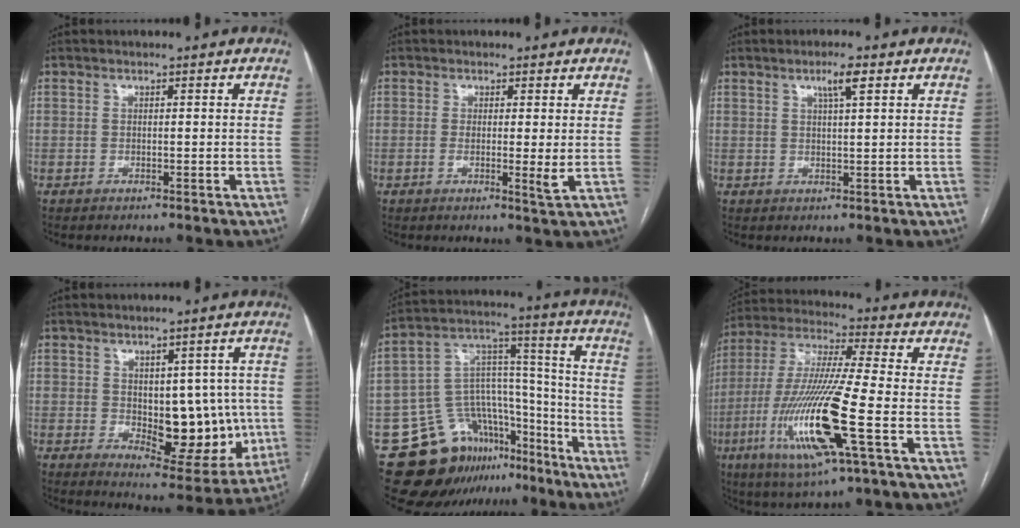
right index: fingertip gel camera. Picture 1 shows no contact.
{"total": 3.0, "force": [-0.2, 0.1, 3.0], "torque": [-0.049, -0.006, -0.002]}
{"total": 3.2, "force": [1.7, 0.2, 2.7], "torque": [-0.049, 0.002, 0.029]}
{"total": 12.4, "force": [-0.9, 6.3, 10.7], "torque": [-0.122, 0.004, 0.011]}
{"total": 19.1, "force": [-13.0, 11.8, 7.5], "torque": [-0.112, 0.083, -0.197]}
{"total": 18.5, "force": [-5.9, 0.5, 17.5], "torque": [-0.374, -0.025, -0.113]}